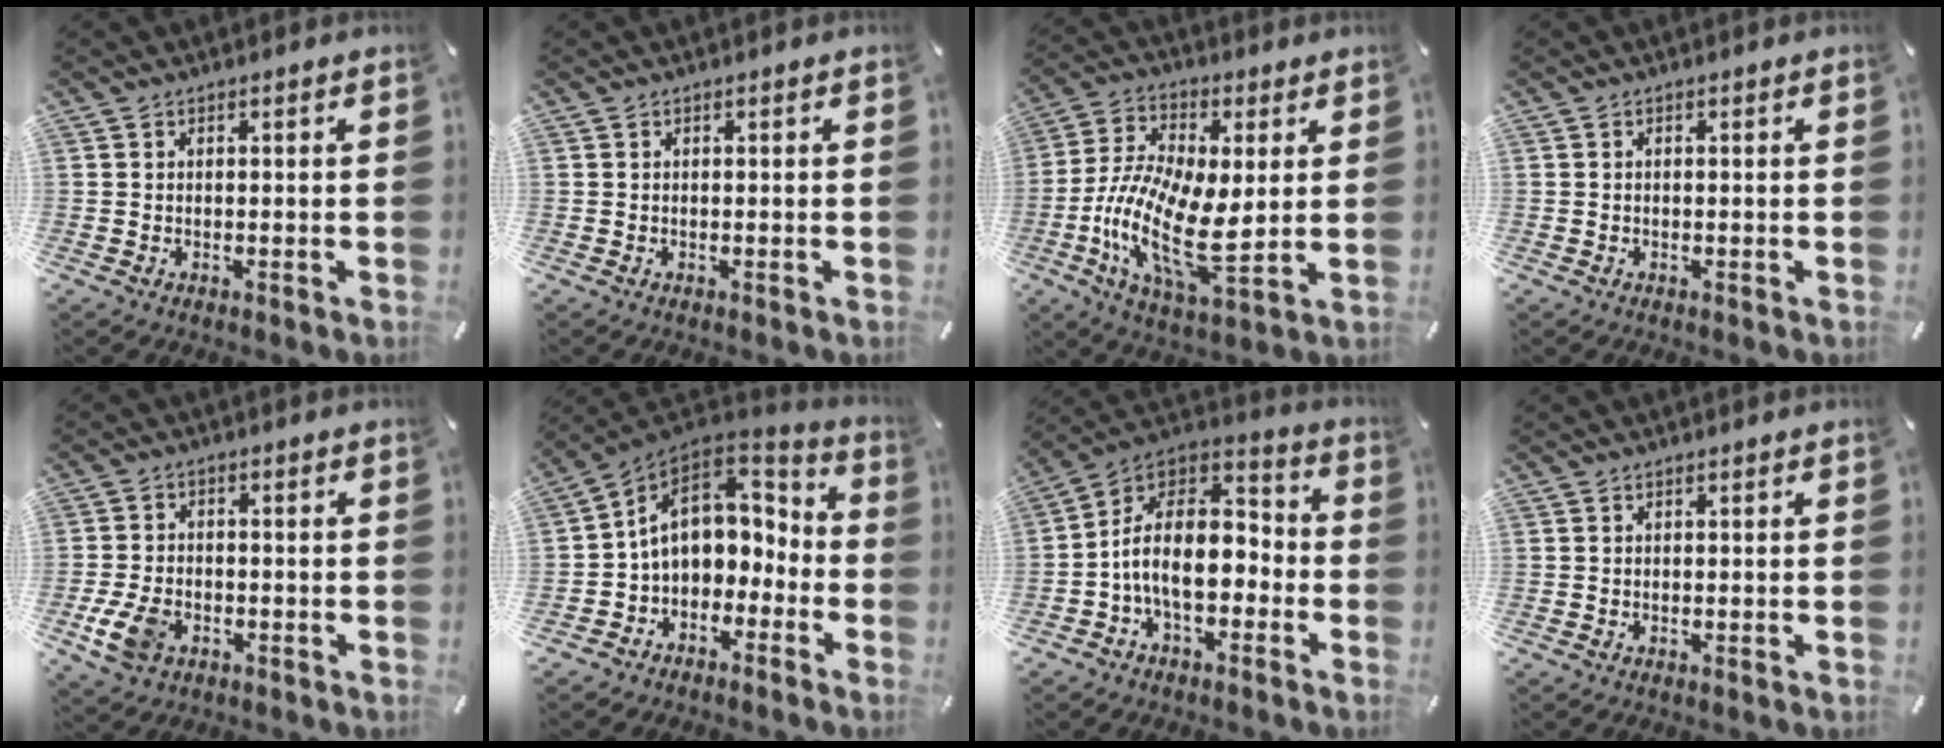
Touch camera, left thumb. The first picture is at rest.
{"total": 0.0}
{"total": 16.8, "force": [-1.8, 7.4, 15.0], "torque": [-0.323, -0.019, -0.028]}
{"total": 0.0}
{"total": 7.3, "force": [-2.9, 4.8, 4.6], "torque": [-0.110, 0.005, -0.054]}
{"total": 12.9, "force": [0.8, 9.9, 8.3], "torque": [-0.138, 0.000, 0.019]}
{"total": 13.7, "force": [-3.9, 8.6, 10.0], "torque": [-0.204, 0.007, -0.074]}
{"total": 0.0}